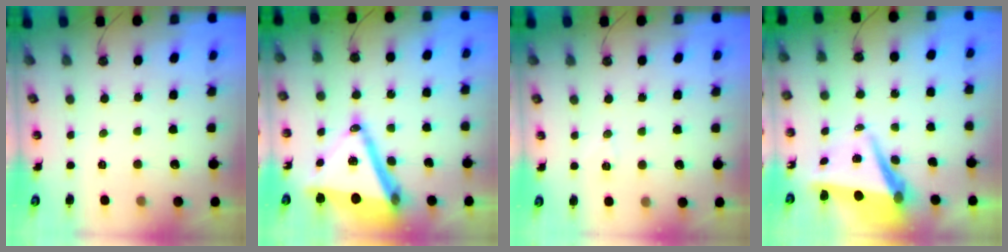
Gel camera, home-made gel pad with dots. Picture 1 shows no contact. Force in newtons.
{"total": 19.4, "press": 19.0, "slide": 3.9}
{"total": 6.0, "press": 6.0, "slide": 1.0}
{"total": 8.0, "press": 6.8, "slide": 4.3}